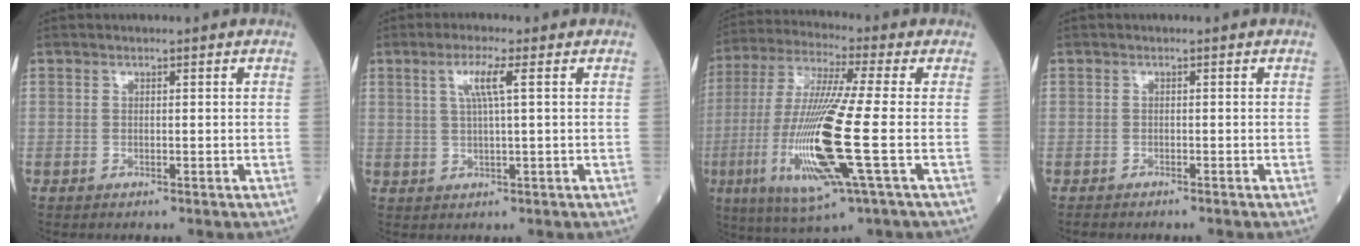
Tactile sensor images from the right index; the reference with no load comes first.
{"total": 4.1, "force": [1.5, -0.4, 3.8], "torque": [-0.077, 0.005, 0.030]}
{"total": 17.7, "force": [-3.9, 0.2, 17.2], "torque": [-0.367, -0.023, -0.076]}
{"total": 0.9, "force": [-0.9, 0.1, 0.0], "torque": [-0.005, -0.001, -0.016]}